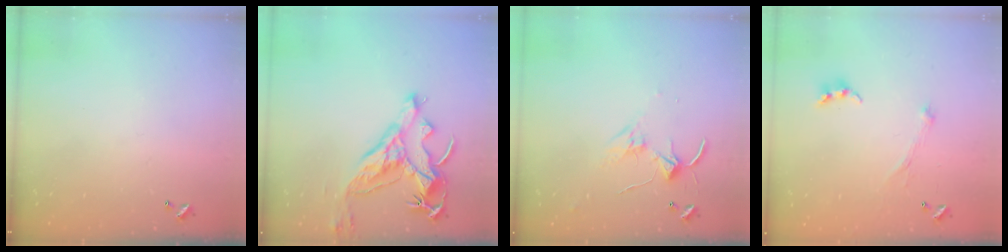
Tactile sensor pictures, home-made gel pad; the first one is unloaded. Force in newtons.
{"total": 9.5, "press": 9.3, "slide": 1.9}
{"total": 2.7, "press": 2.7, "slide": 0.4}
{"total": 2.3, "press": 2.2, "slide": 0.5}